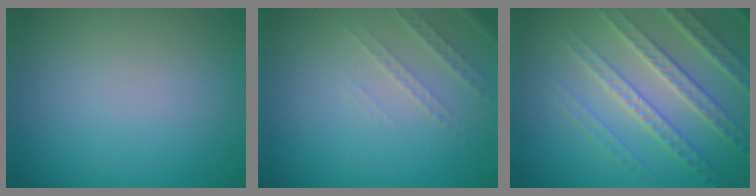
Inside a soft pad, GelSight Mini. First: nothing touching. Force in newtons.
{"total": 1.9, "press": 1.8, "slide": 0.6}
{"total": 5.8, "press": 4.8, "slide": 3.3}